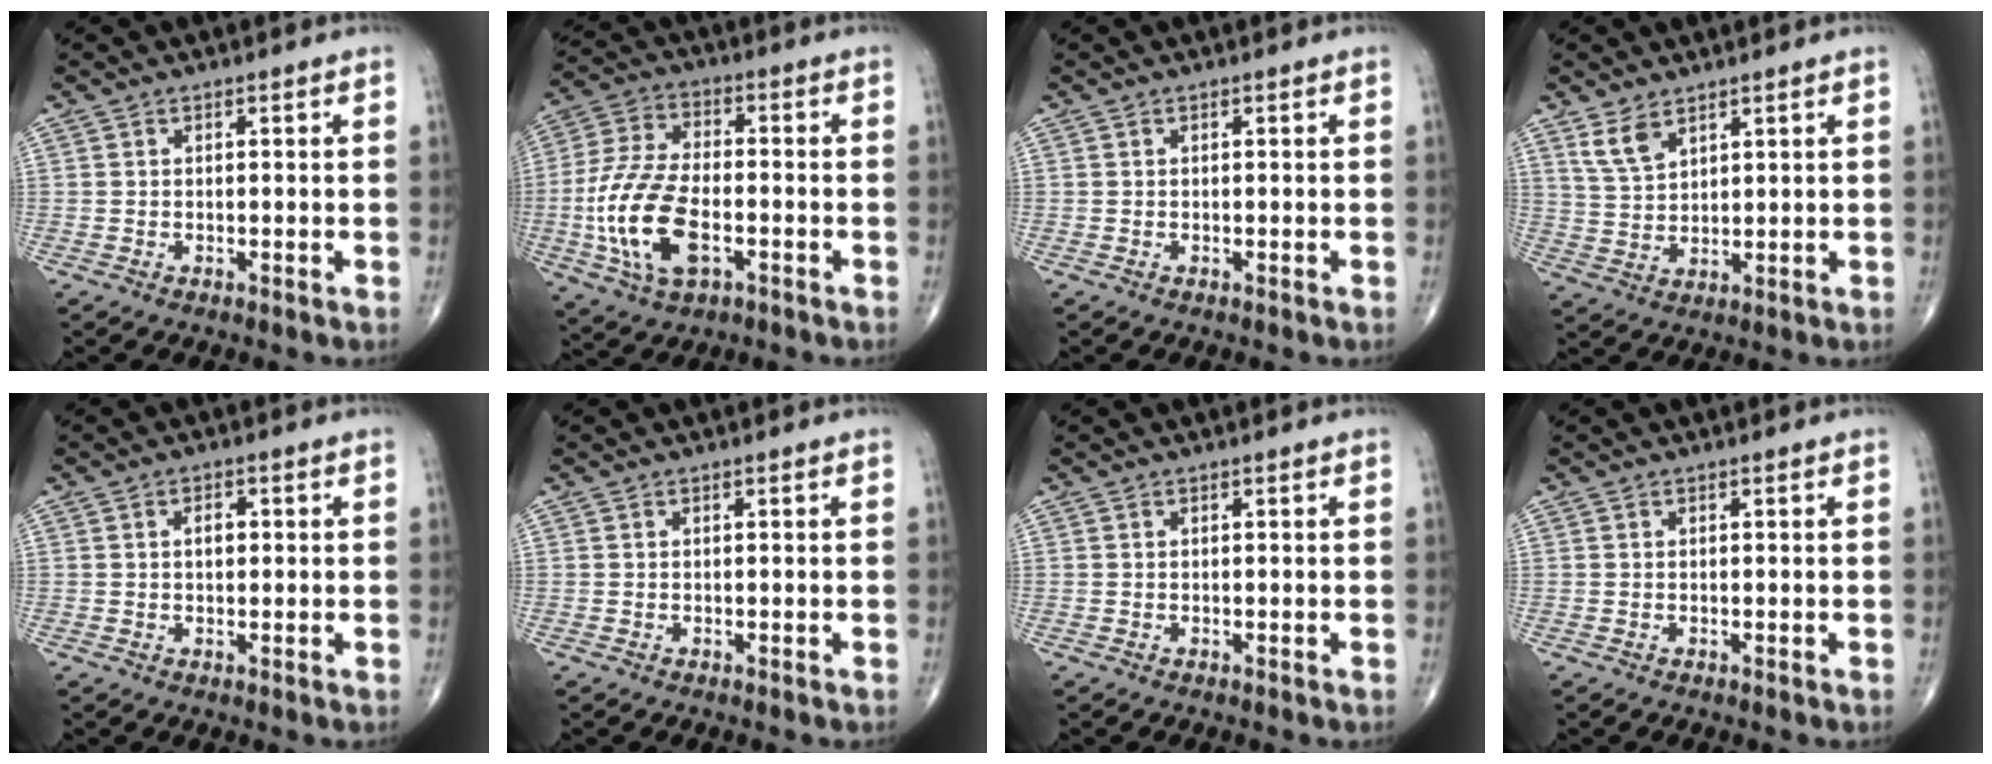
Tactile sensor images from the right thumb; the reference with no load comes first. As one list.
[{"total": 15.7, "force": [-4.0, 8.2, 12.8], "torque": [-0.266, 0.014, -0.074]}, {"total": 0.0}, {"total": 5.1, "force": [3.5, 2.5, 2.9], "torque": [-0.050, -0.017, 0.077]}, {"total": 2.5, "force": [0.3, 1.5, 1.9], "torque": [-0.025, 0.005, 0.004]}, {"total": 0.0}, {"total": 0.0}, {"total": 0.0}]